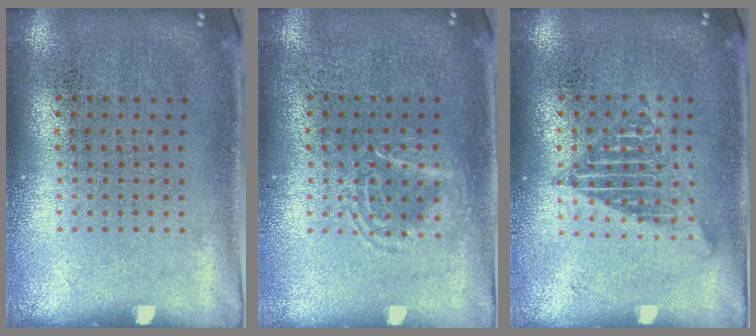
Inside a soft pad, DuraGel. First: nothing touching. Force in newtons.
{"total": 1.6, "press": 1.6, "slide": 0.2}
{"total": 1.3, "press": 1.3, "slide": 0.1}